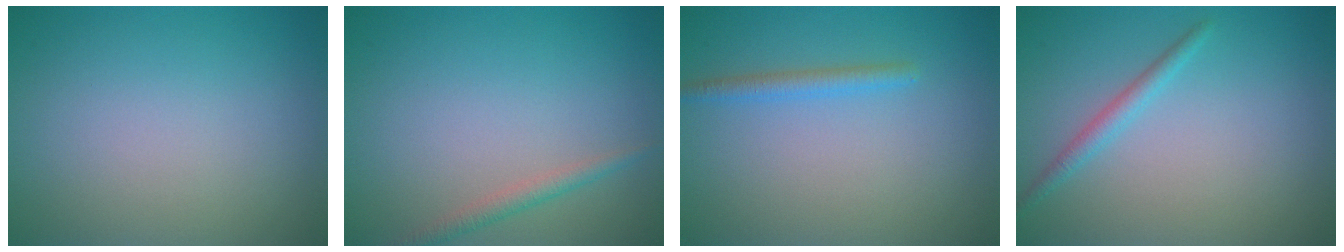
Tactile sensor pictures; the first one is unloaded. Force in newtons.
{"total": 1.5, "press": 1.5, "slide": 0.0}
{"total": 1.6, "press": 1.6, "slide": 0.0}
{"total": 1.6, "press": 1.6, "slide": 0.1}